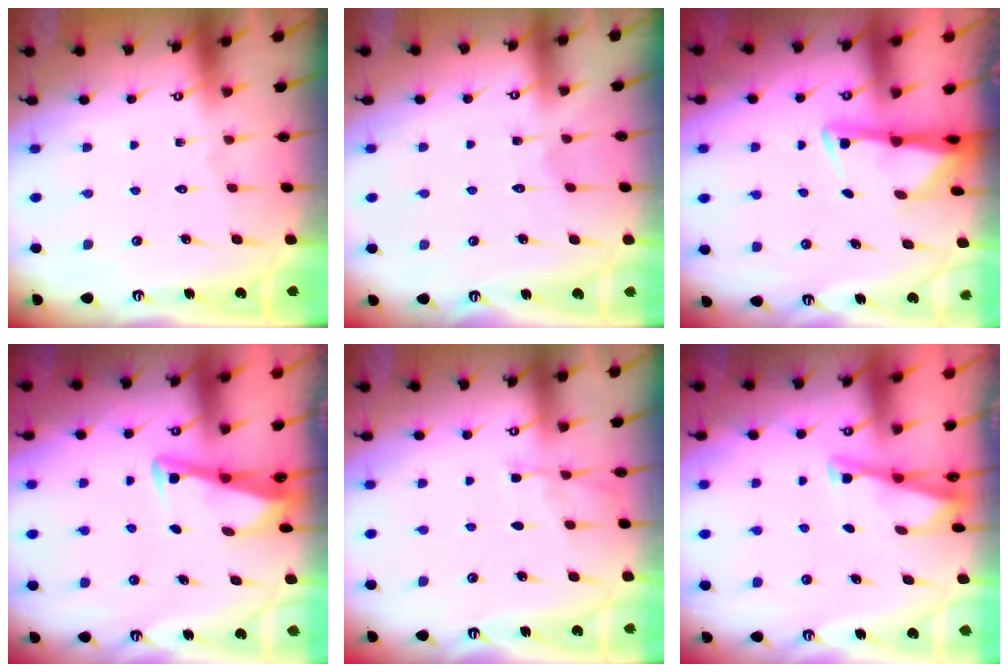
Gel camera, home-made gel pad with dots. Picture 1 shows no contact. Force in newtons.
{"total": 3.1, "press": 3.1, "slide": 0.4}
{"total": 3.1, "press": 3.0, "slide": 0.6}
{"total": 3.5, "press": 3.5, "slide": 0.4}
{"total": 5.9, "press": 5.9, "slide": 0.6}
{"total": 3.1, "press": 3.1, "slide": 0.3}